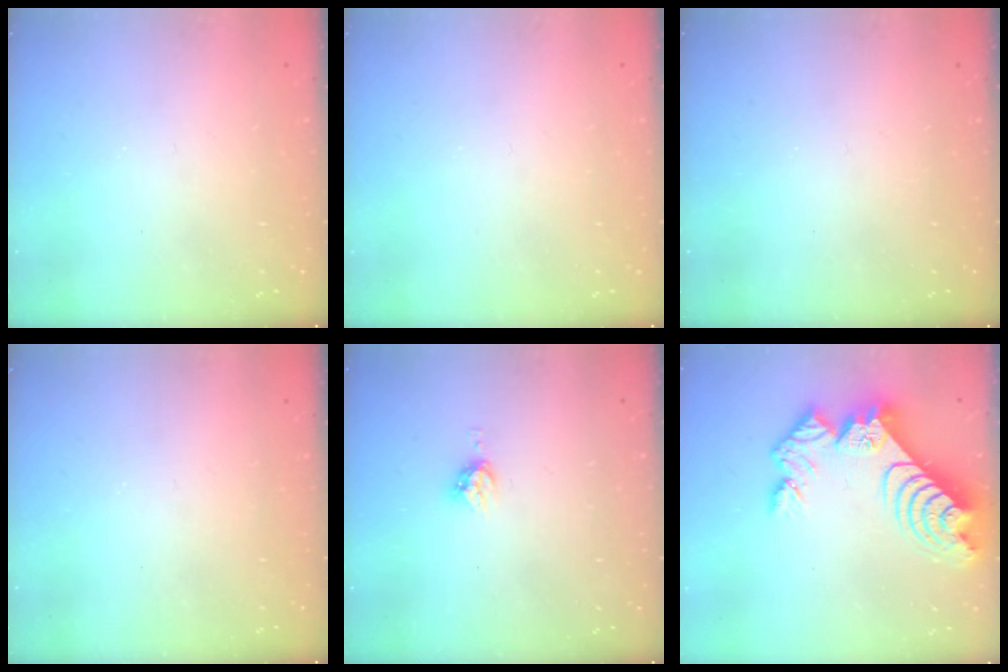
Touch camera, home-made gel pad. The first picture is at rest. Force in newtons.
{"total": 0.0}
{"total": 0.0}
{"total": 0.0}
{"total": 4.5, "press": 4.5, "slide": 0.0}
{"total": 15.0, "press": 15.0, "slide": 1.4}